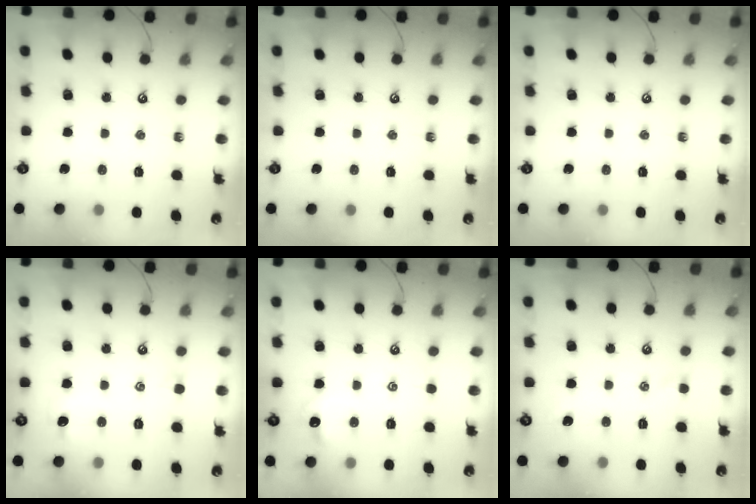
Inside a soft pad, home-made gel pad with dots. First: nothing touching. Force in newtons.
{"total": 0.0}
{"total": 0.0}
{"total": 0.9, "press": 0.7, "slide": 0.6}
{"total": 2.5, "press": 2.4, "slide": 0.6}
{"total": 0.6, "press": 0.4, "slide": 0.5}